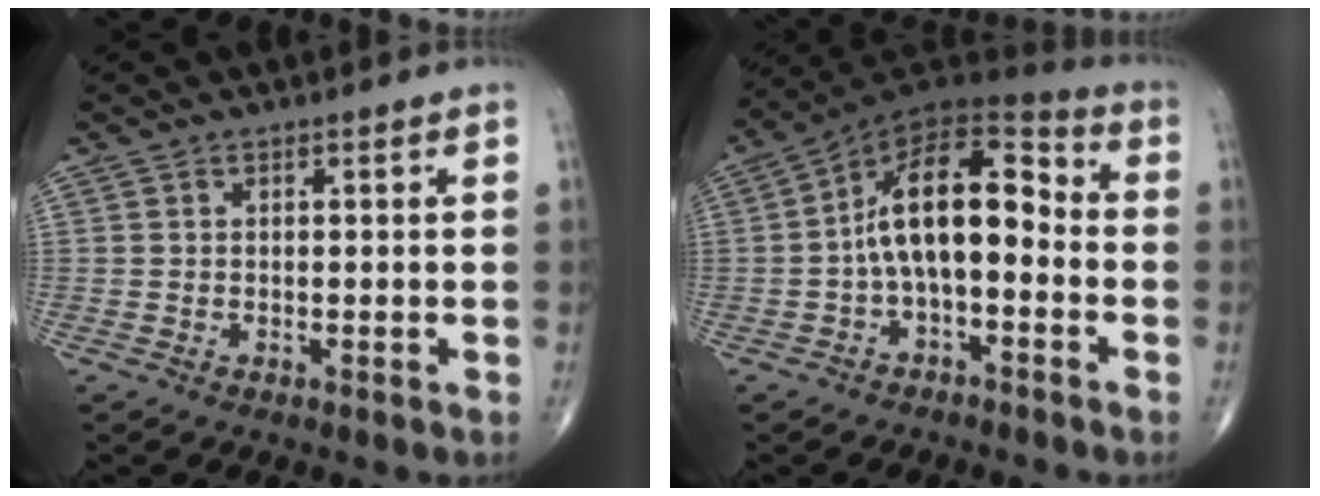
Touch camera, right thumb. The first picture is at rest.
{"total": 14.9, "force": [-1.5, 7.7, 12.7], "torque": [-0.188, 0.054, -0.039]}